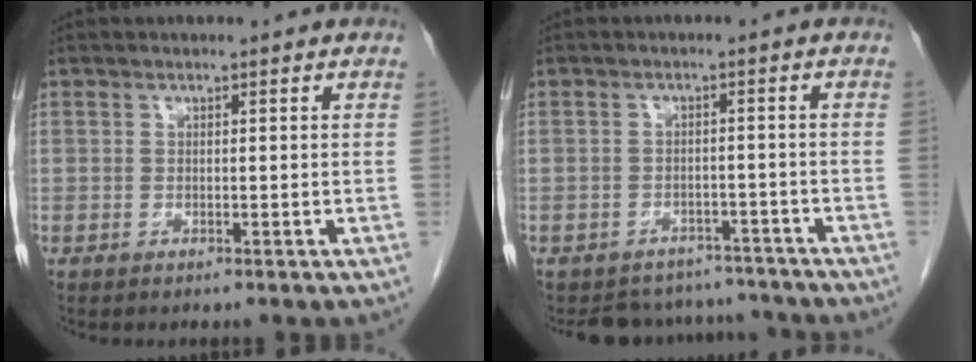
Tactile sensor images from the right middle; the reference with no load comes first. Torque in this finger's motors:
{"motor_torque": [0.66, -0.64, 0.04, 0.02]}